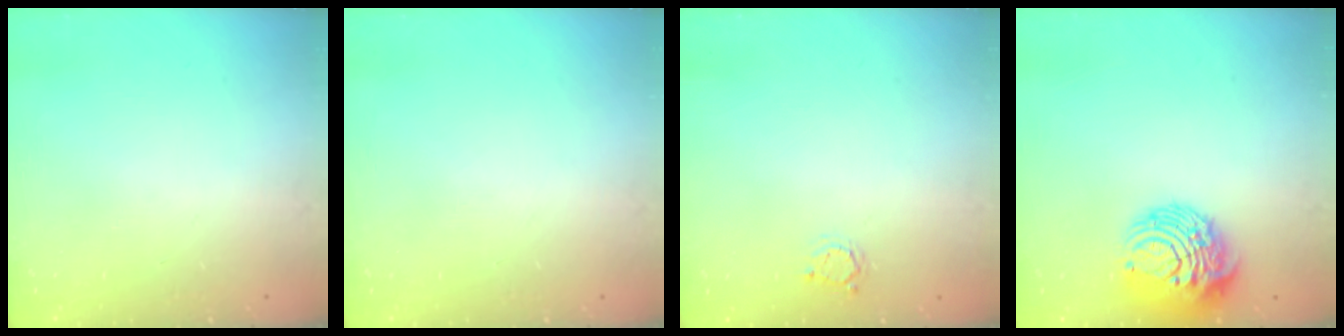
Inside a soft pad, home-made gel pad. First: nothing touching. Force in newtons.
{"total": 0.0}
{"total": 2.5, "press": 2.5, "slide": 0.4}
{"total": 12.6, "press": 12.6, "slide": 1.1}